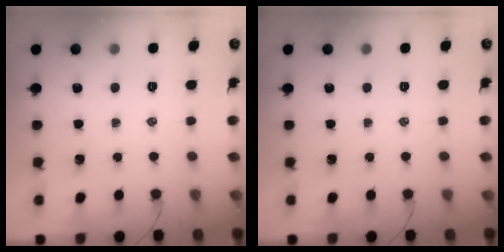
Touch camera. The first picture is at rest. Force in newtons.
{"total": 0.0}